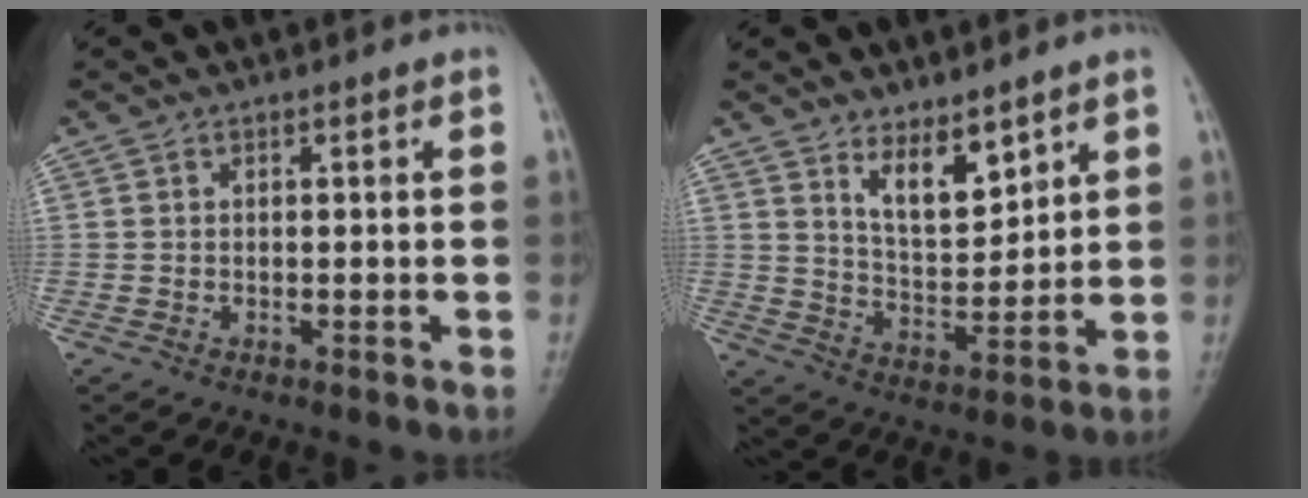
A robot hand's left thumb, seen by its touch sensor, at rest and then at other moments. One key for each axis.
{"total": 8.2, "fx": 5.3, "fy": 3.4, "fz": 5.3, "tx": -0.068, "ty": -0.050, "tz": 0.100}